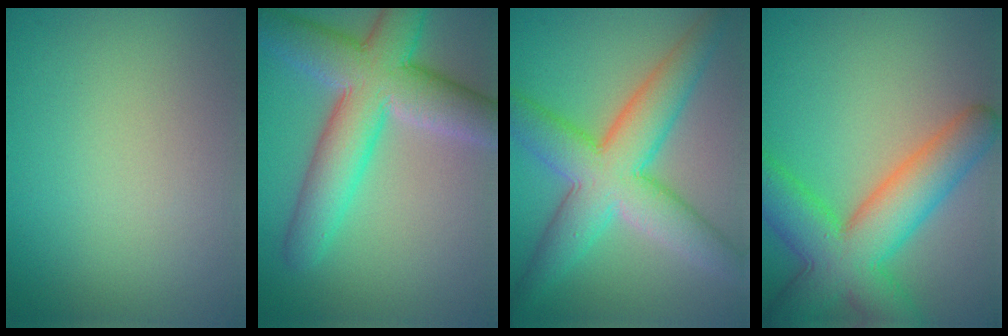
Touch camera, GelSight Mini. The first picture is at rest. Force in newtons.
{"total": 8.9, "press": 8.9, "slide": 0.3}
{"total": 8.6, "press": 8.6, "slide": 0.2}
{"total": 9.0, "press": 9.0, "slide": 0.3}